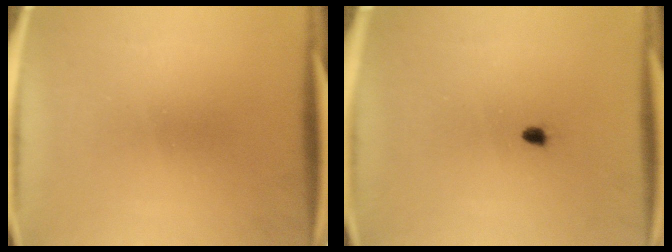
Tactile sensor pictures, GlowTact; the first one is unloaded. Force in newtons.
{"total": 1.0}